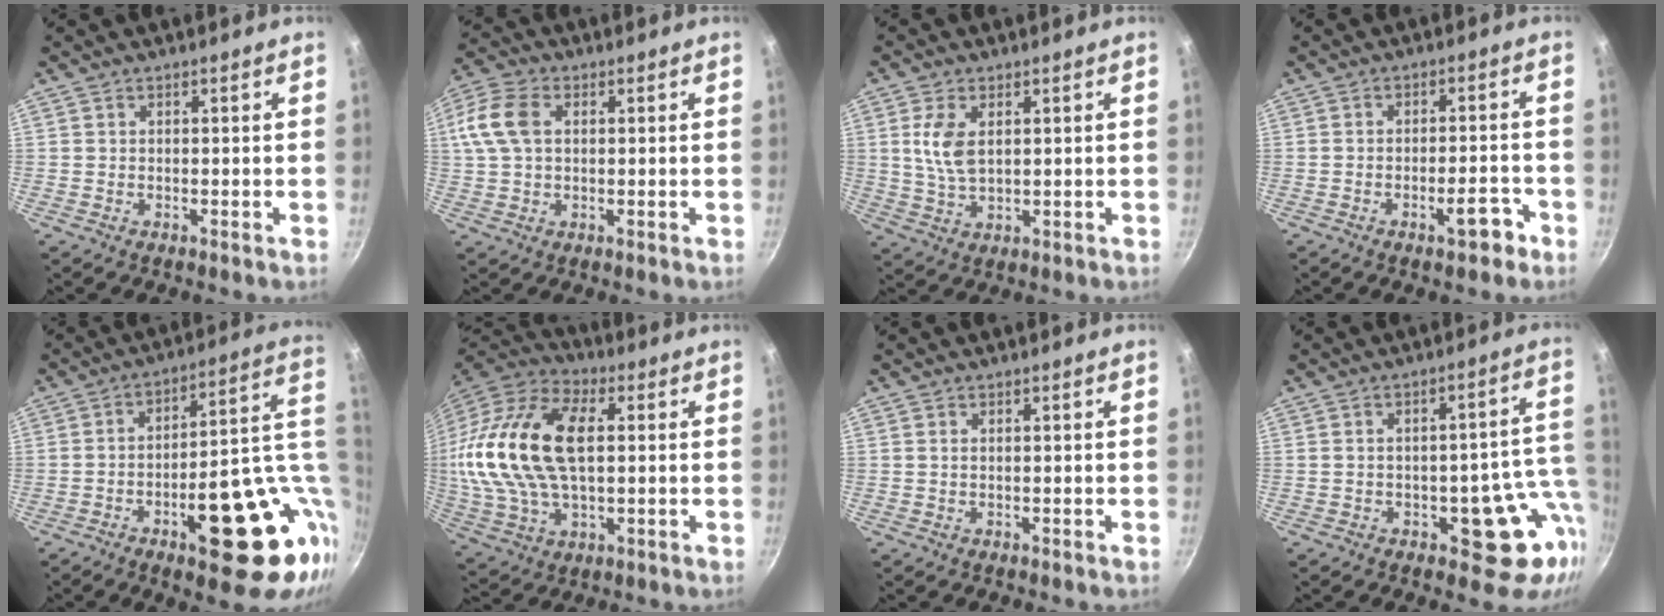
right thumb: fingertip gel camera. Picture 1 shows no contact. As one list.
[{"total": 9.8, "force": [2.0, 6.5, 7.1], "torque": [-0.147, 0.017, 0.028]}, {"total": 6.9, "force": [1.7, 3.8, 5.5], "torque": [-0.110, -0.008, 0.035]}, {"total": 5.4, "force": [-3.1, 2.0, 4.0], "torque": [-0.034, 0.028, -0.039]}, {"total": 25.2, "force": [-5.7, 10.2, 22.3], "torque": [-0.251, 0.011, -0.068]}, {"total": 24.8, "force": [2.9, 14.2, 20.2], "torque": [-0.398, 0.019, 0.046]}, {"total": 0.6, "force": [0.1, 0.3, 0.5], "torque": [-0.010, 0.000, 0.002]}, {"total": 12.8, "force": [-4.1, 6.8, 10.1], "torque": [-0.052, 0.030, -0.047]}]